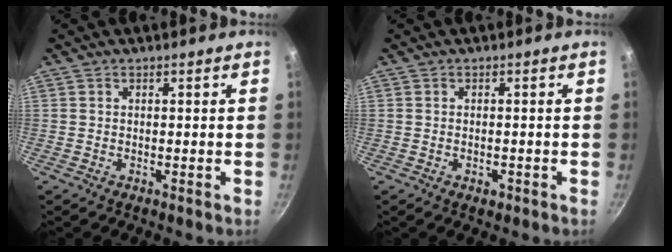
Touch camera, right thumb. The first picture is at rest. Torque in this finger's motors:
{"motor_torque": [-0.83, 0.14, 0.21, -0.03, 0.05]}